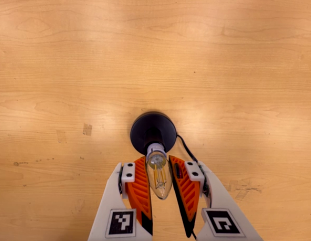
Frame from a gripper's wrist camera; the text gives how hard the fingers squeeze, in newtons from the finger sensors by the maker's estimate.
{"total": 11.9, "left": 11.7, "right": 12.1}